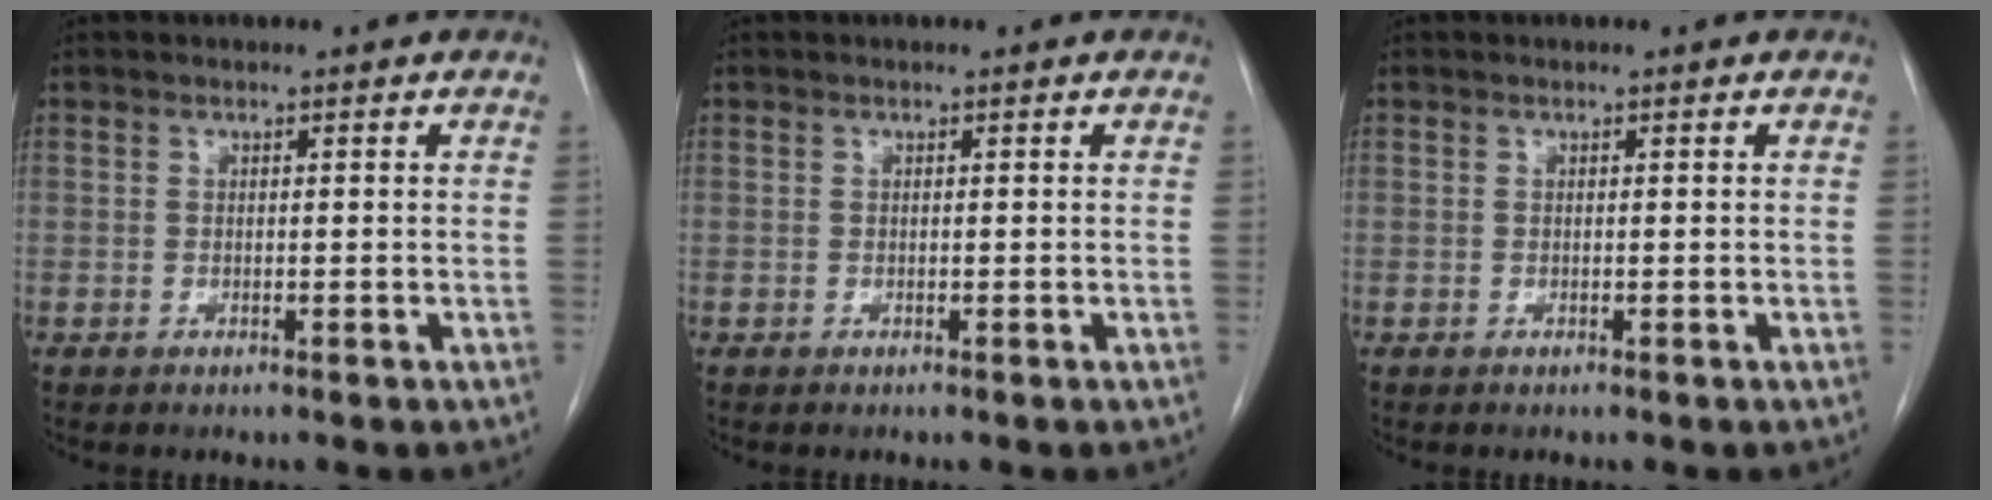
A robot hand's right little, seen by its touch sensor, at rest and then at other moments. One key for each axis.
{"total": 0.0}
{"total": 0.0}